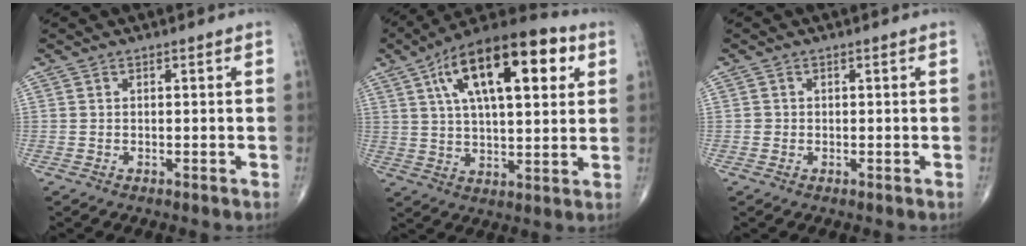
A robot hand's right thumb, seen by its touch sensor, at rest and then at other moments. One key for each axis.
{"total": 21.9, "fx": 8.2, "fy": 9.0, "fz": 18.1, "tx": -0.285, "ty": 0.006, "tz": 0.128}
{"total": 0.7, "fx": -0.1, "fy": 0.7, "fz": 0.0, "tx": 0.003, "ty": 0.003, "tz": -0.002}